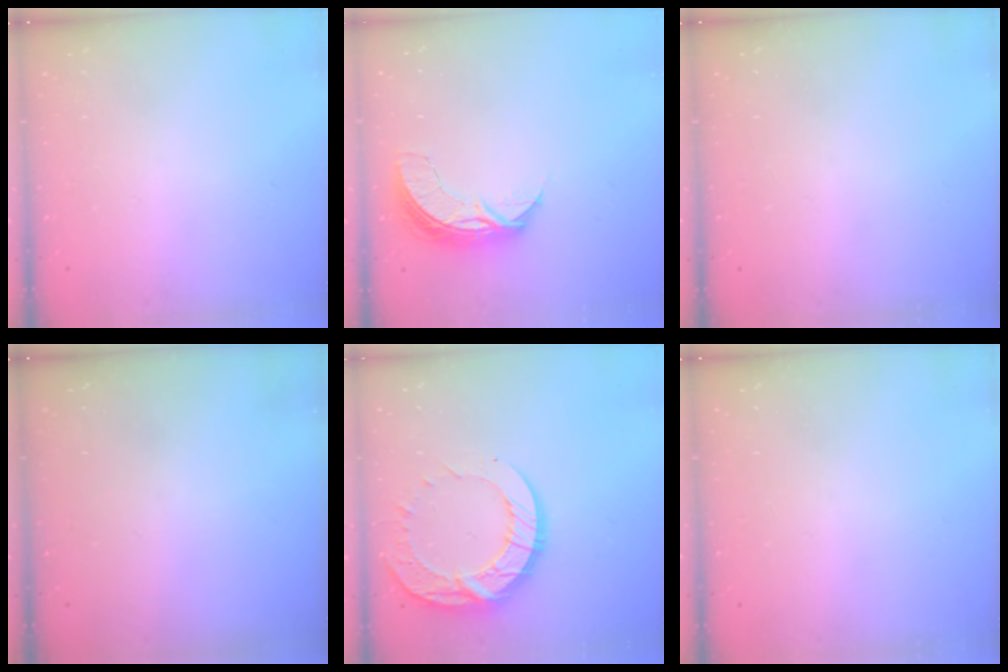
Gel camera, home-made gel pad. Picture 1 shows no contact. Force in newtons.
{"total": 7.2, "press": 7.2, "slide": 0.5}
{"total": 0.0}
{"total": 0.0}
{"total": 15.6, "press": 15.6, "slide": 1.2}
{"total": 0.0}